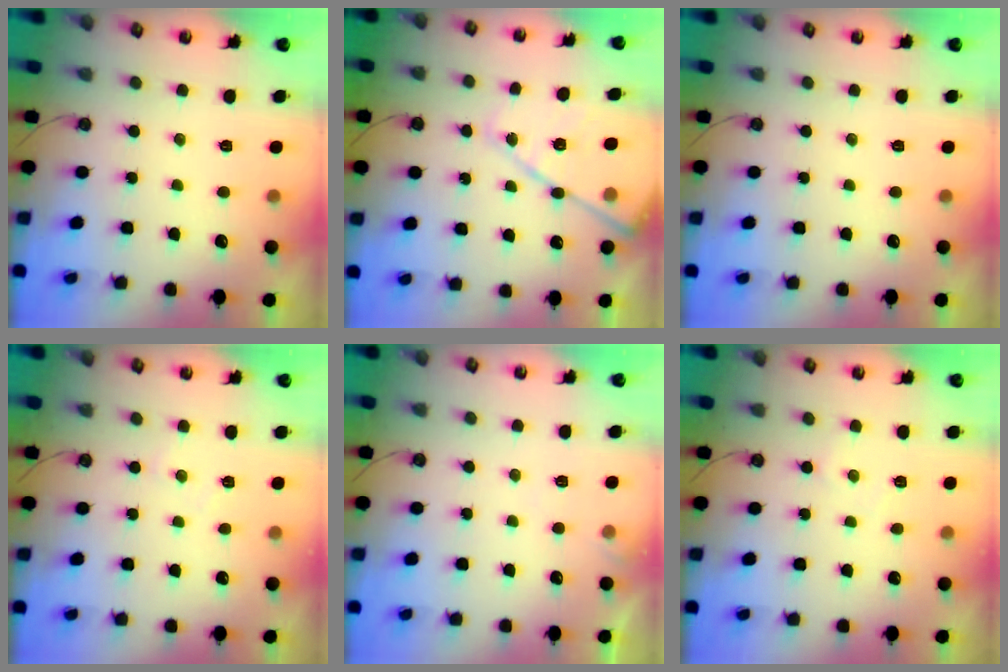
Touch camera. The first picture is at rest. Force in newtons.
{"total": 15.8, "press": 15.7, "slide": 1.3}
{"total": 0.0}
{"total": 4.0, "press": 3.9, "slide": 0.6}
{"total": 4.1, "press": 4.1, "slide": 0.7}
{"total": 4.4, "press": 4.3, "slide": 0.8}